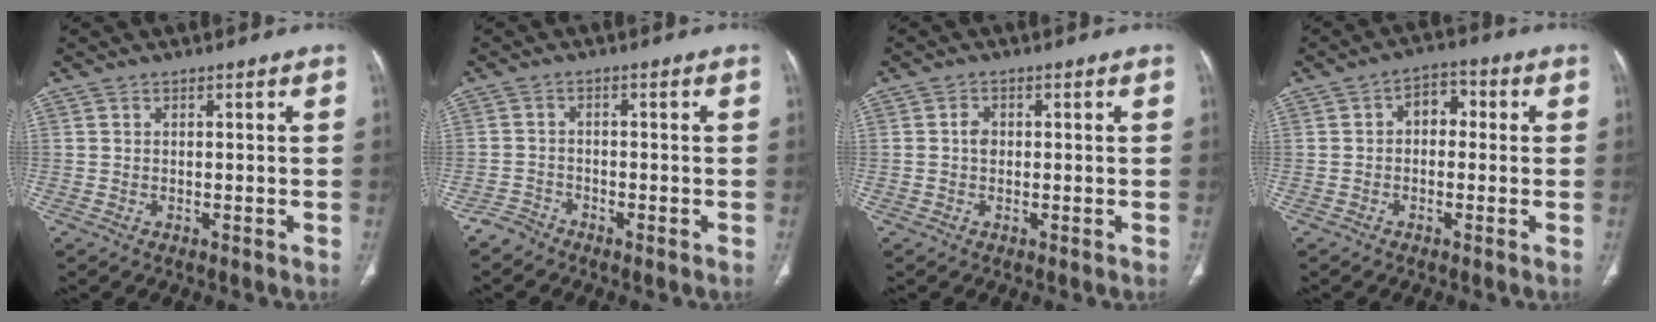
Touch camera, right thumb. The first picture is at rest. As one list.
[{"total": 2.4, "force": [-2.1, 1.0, -0.3], "torque": [0.009, 0.004, -0.046]}, {"total": 2.1, "force": [0.1, 1.6, 1.4], "torque": [-0.022, 0.006, 0.001]}, {"total": 5.1, "force": [0.3, 3.5, 3.6], "torque": [-0.037, 0.019, -0.006]}]